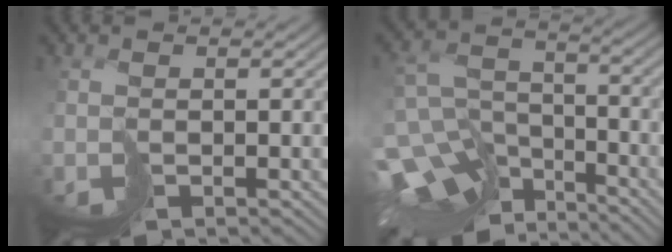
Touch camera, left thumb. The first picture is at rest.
{"total": 13.9, "force": [-9.5, 7.9, 6.4], "torque": [-0.169, -0.028, -0.125]}